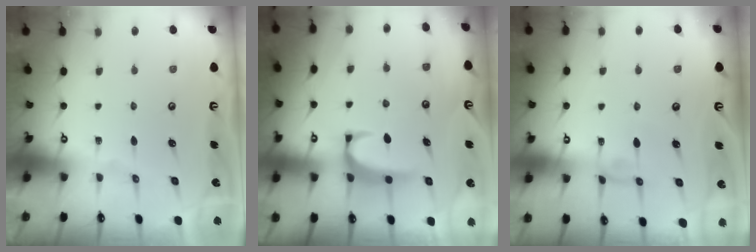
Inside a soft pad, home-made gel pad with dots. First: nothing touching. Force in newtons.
{"total": 1.8, "press": 1.8, "slide": 0.4}
{"total": 0.0}